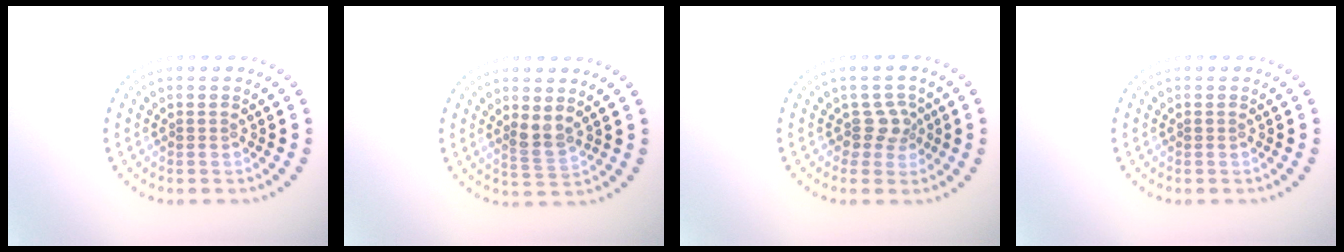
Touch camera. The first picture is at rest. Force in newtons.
{"total": 2.1, "press": 1.7, "slide": 1.3}
{"total": 1.9, "press": 1.4, "slide": 1.3}
{"total": 0.0}